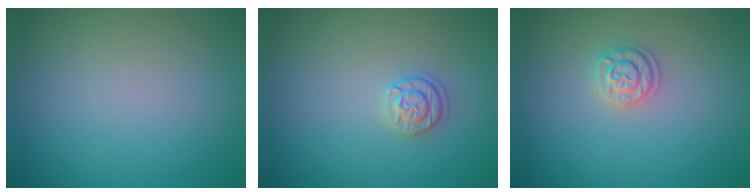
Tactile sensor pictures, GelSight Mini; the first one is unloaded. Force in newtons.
{"total": 1.7, "press": 1.6, "slide": 0.4}
{"total": 1.8, "press": 1.7, "slide": 0.3}